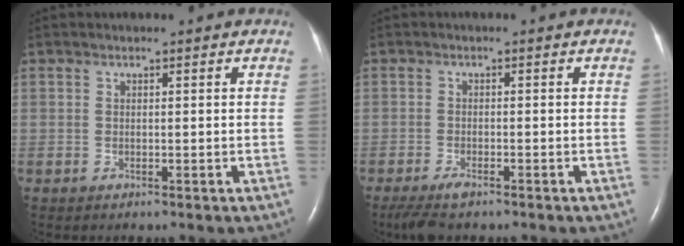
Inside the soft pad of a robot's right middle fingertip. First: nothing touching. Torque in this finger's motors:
{"motor_torque": [0.64, -0.32, 0.02, 0.01]}